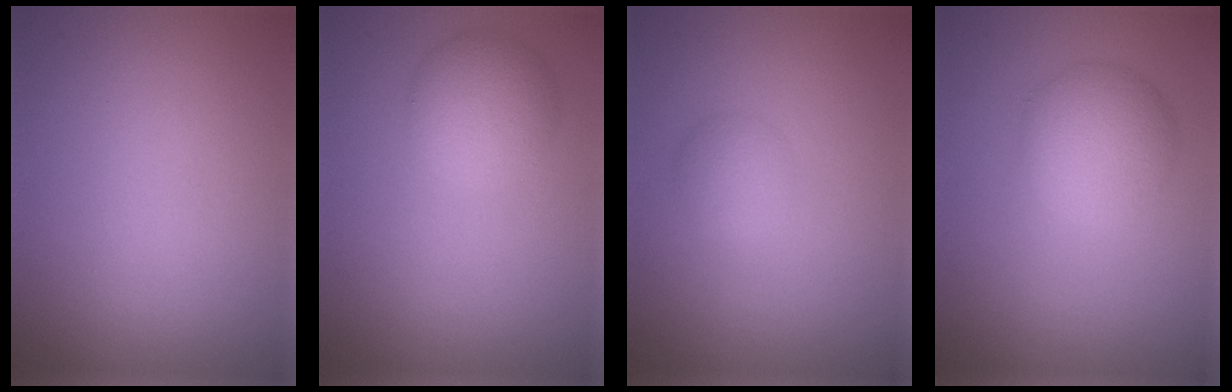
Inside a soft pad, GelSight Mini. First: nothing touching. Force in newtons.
{"total": 2.8, "press": 2.8, "slide": 0.3}
{"total": 1.7, "press": 1.7, "slide": 0.0}
{"total": 4.3, "press": 4.3, "slide": 0.0}